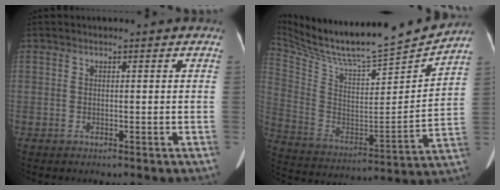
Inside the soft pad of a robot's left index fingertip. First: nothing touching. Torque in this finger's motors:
{"motor_torque": [-0.05, -1.14, 0.00, 0.00]}